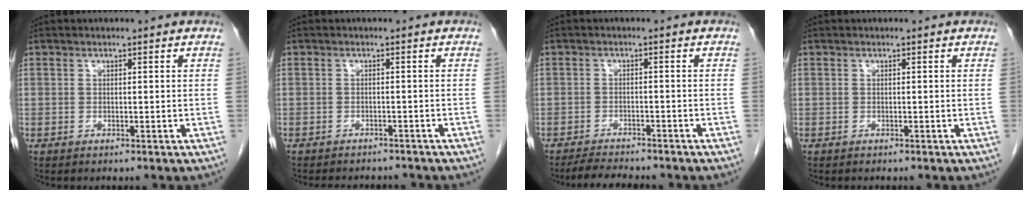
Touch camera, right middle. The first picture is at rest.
{"total": 6.0, "force": [-5.6, 1.7, 1.4], "torque": [-0.018, -0.003, -0.068]}
{"total": 5.6, "force": [-5.2, 0.8, 1.9], "torque": [-0.035, -0.015, -0.083]}
{"total": 0.0}